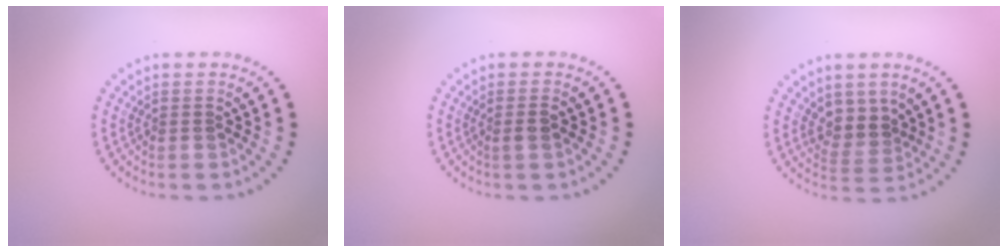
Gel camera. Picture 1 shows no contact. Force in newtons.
{"total": 1.1, "press": 0.9, "slide": 0.6}
{"total": 2.3, "press": 1.8, "slide": 1.5}